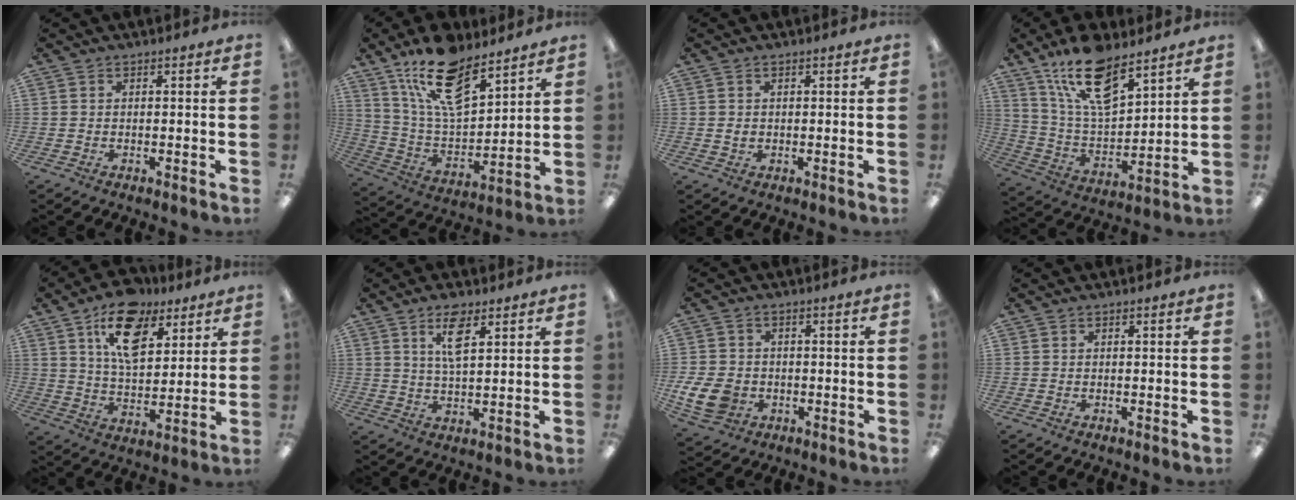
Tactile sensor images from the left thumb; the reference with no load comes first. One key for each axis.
{"total": 18.0, "fx": 12.7, "fy": 7.7, "fz": 10.3, "tx": -0.193, "ty": -0.059, "tz": 0.225}
{"total": 1.3, "fx": 0.2, "fy": 1.0, "fz": 0.8, "tx": -0.017, "ty": 0.004, "tz": 0.003}
{"total": 17.3, "fx": 12.2, "fy": 7.1, "fz": 10.0, "tx": -0.187, "ty": -0.057, "tz": 0.216}
{"total": 15.6, "fx": 9.0, "fy": 8.4, "fz": 9.6, "tx": -0.150, "ty": -0.025, "tz": 0.158}
{"total": 7.7, "fx": 4.2, "fy": 2.9, "fz": 5.7, "tx": -0.099, "ty": -0.004, "tz": 0.070}
{"total": 8.7, "fx": -1.9, "fy": 6.9, "fz": 4.9, "tx": -0.113, "ty": 0.010, "tz": -0.034}
{"total": 0.0}